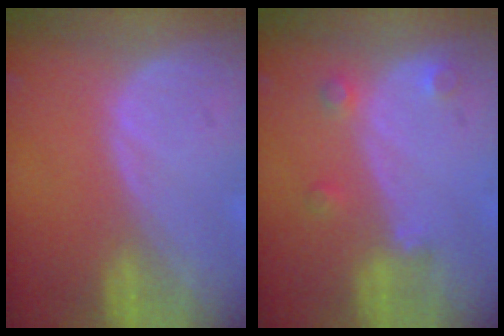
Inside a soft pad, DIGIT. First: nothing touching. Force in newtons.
{"total": 3.0, "press": 2.8, "slide": 1.1}